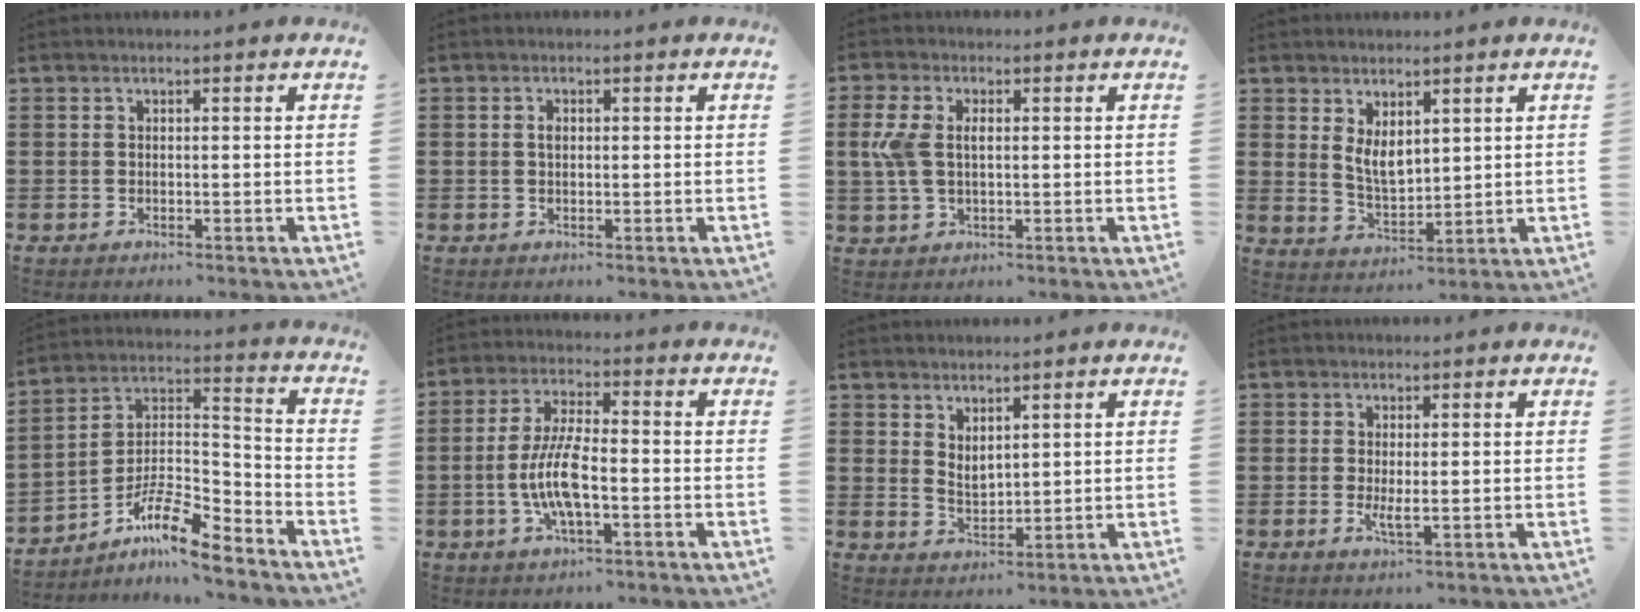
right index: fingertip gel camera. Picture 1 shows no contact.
{"total": 1.3, "force": [0.2, 0.8, 1.1], "torque": [-0.022, 0.004, 0.003]}
{"total": 5.0, "force": [0.5, 2.9, 4.0], "torque": [-0.106, 0.004, 0.001]}
{"total": 4.7, "force": [2.3, 2.5, 3.3], "torque": [-0.062, -0.003, 0.041]}
{"total": 9.3, "force": [-7.4, 1.6, 5.4], "torque": [-0.109, -0.002, -0.146]}
{"total": 8.1, "force": [-2.0, 2.4, 7.5], "torque": [-0.167, -0.010, -0.043]}
{"total": 2.6, "force": [2.2, 1.1, 0.7], "torque": [-0.020, 0.002, 0.042]}
{"total": 2.3, "force": [-0.2, 0.4, 2.3], "torque": [-0.039, -0.003, -0.004]}